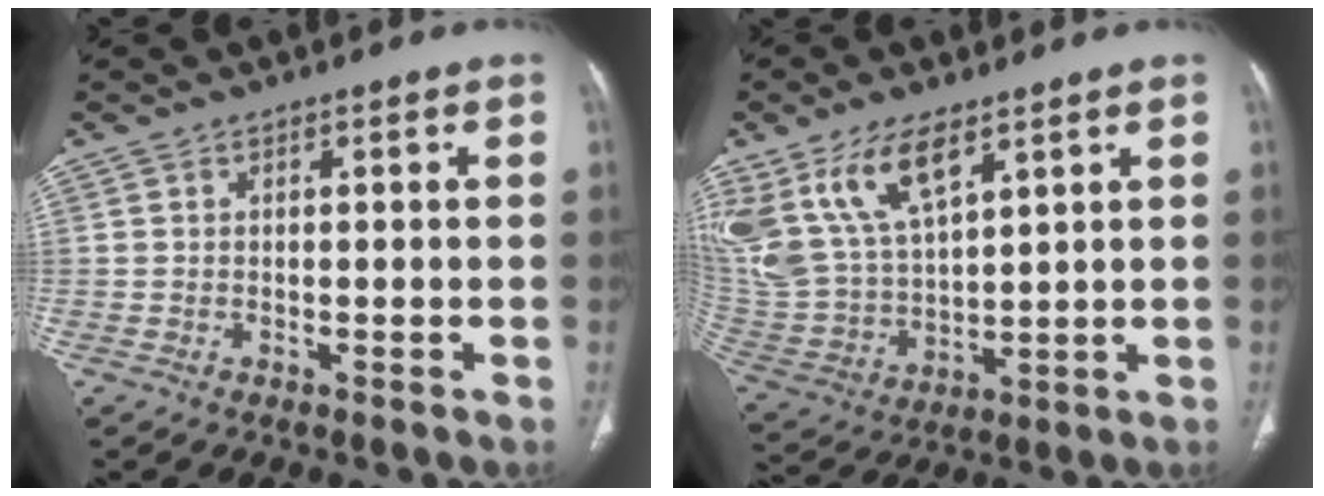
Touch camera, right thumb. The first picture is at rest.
{"total": 16.5, "force": [9.1, 7.8, 11.3], "torque": [-0.222, -0.031, 0.196]}